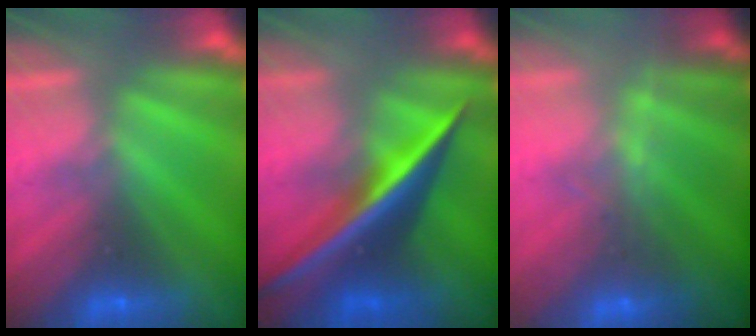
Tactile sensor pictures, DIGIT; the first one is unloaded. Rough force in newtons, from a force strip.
{"total": 2.6}
{"total": 7.6}